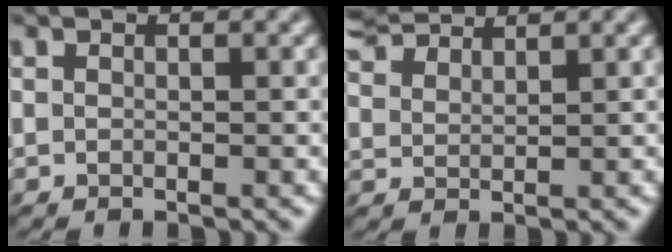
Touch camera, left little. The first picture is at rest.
{"total": 4.5, "force": [4.0, 1.2, 1.9], "torque": [-0.068, 0.018, 0.077]}